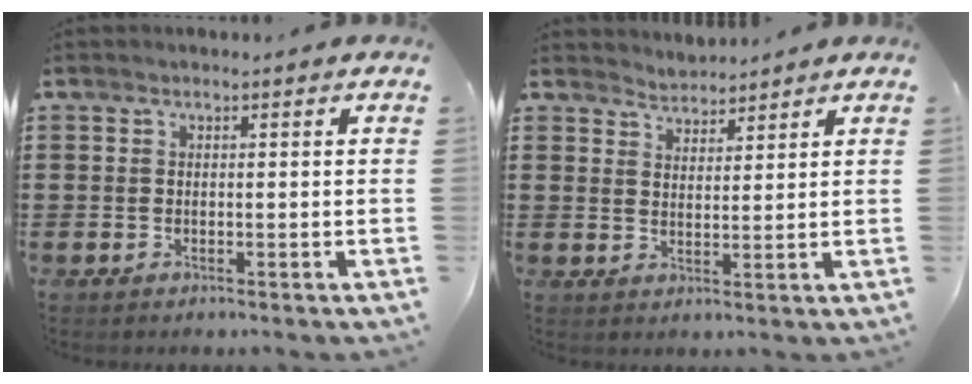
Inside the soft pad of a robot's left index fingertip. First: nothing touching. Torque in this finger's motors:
{"motor_torque": [0.05, -0.05, -0.02, -0.01]}